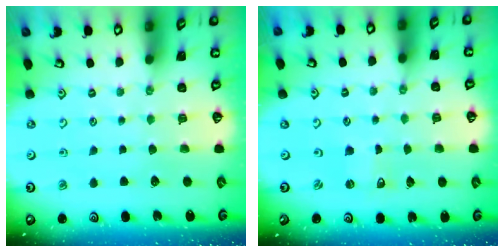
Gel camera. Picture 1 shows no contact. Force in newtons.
{"total": 0.0}